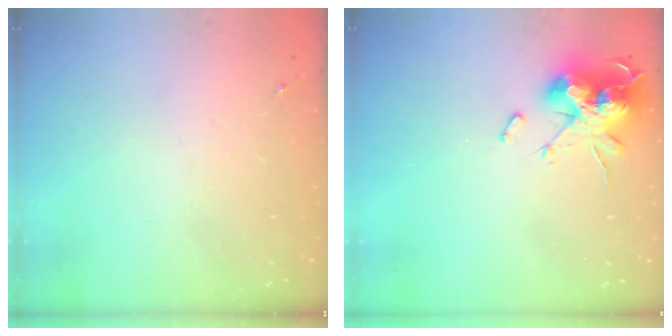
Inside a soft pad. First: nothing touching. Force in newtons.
{"total": 16.7, "press": 16.7, "slide": 0.1}